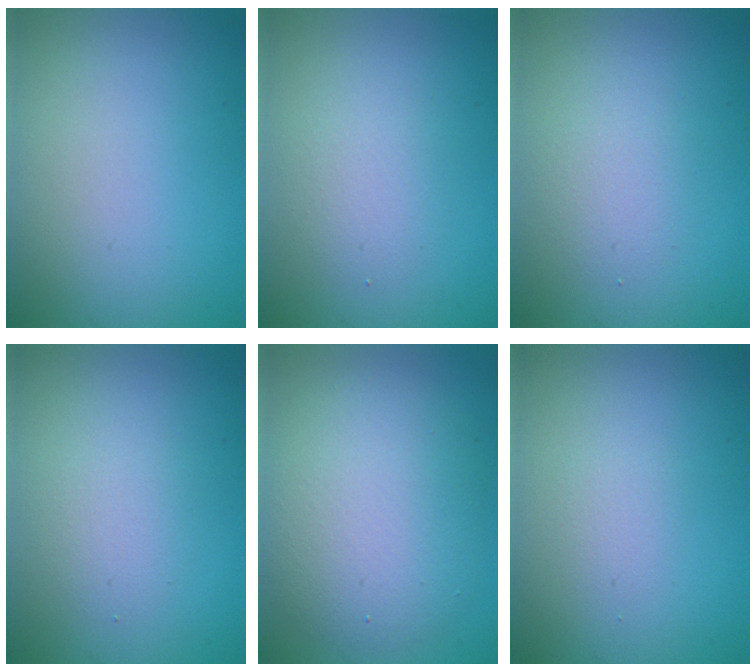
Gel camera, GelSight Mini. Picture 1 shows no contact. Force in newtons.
{"total": 2.1, "press": 2.1, "slide": 0.1}
{"total": 2.0, "press": 2.0, "slide": 0.1}
{"total": 2.0, "press": 2.0, "slide": 0.2}
{"total": 7.0, "press": 7.0, "slide": 0.4}
{"total": 1.0, "press": 1.0, "slide": 0.1}